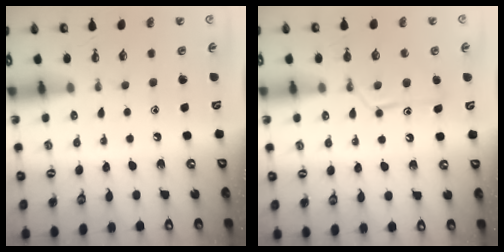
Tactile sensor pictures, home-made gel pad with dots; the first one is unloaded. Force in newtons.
{"total": 12.5, "press": 12.5, "slide": 1.0}